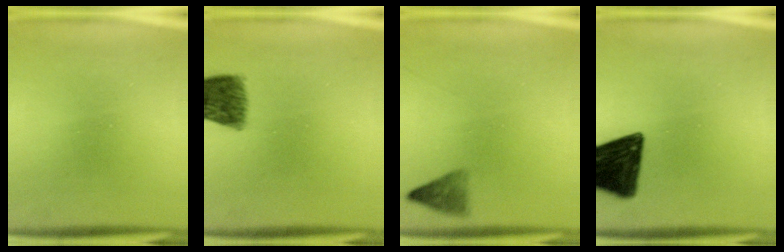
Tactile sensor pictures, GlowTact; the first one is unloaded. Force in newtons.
{"total": 8.1}
{"total": 2.0}
{"total": 15.3}